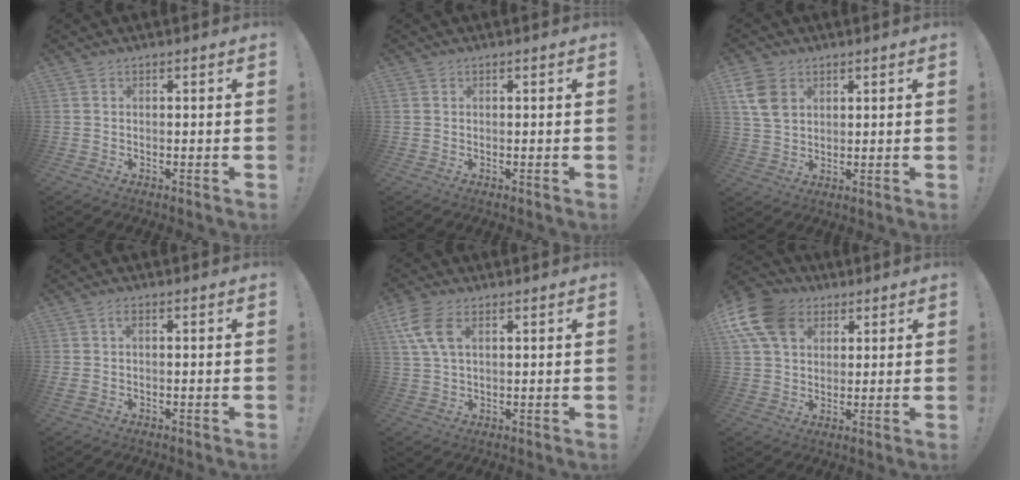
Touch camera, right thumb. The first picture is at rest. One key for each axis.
{"total": 0.0}
{"total": 9.6, "fx": 3.8, "fy": 7.0, "fz": 5.3, "tx": -0.102, "ty": -0.003, "tz": 0.077}
{"total": 2.1, "fx": 0.4, "fy": 0.7, "fz": 1.9, "tx": -0.034, "ty": 0.003, "tz": 0.005}
{"total": 9.2, "fx": 3.7, "fy": 5.0, "fz": 6.8, "tx": -0.145, "ty": -0.004, "tz": 0.072}
{"total": 15.0, "fx": 5.9, "fy": 11.1, "fz": 8.1, "tx": -0.149, "ty": -0.021, "tz": 0.117}